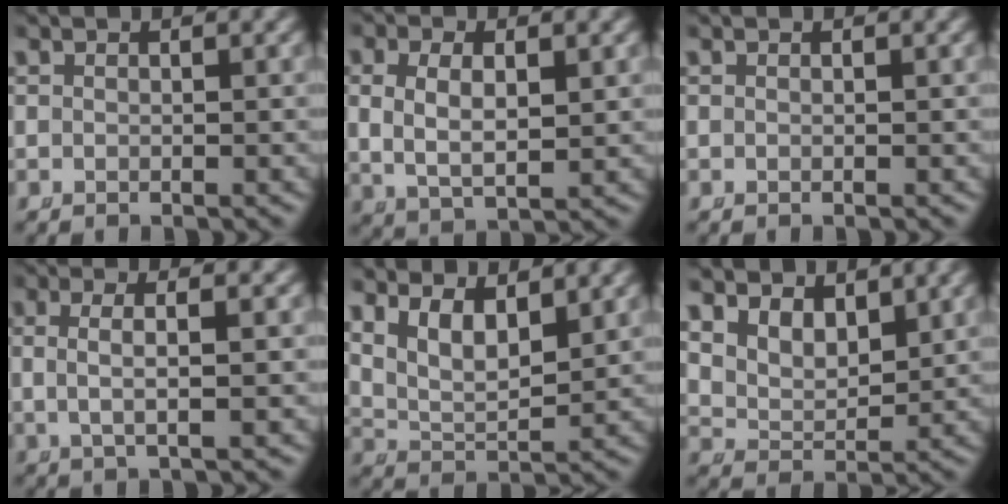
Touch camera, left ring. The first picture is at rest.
{"total": 5.6, "force": [0.5, 3.9, 4.1], "torque": [-0.086, -0.011, 0.019]}
{"total": 0.0}
{"total": 3.7, "force": [0.6, 1.2, 3.5], "torque": [-0.066, 0.000, 0.014]}
{"total": 6.6, "force": [2.5, 4.6, 4.0], "torque": [-0.085, -0.014, 0.044]}
{"total": 6.4, "force": [3.1, 4.6, 3.1], "torque": [-0.076, -0.009, 0.053]}